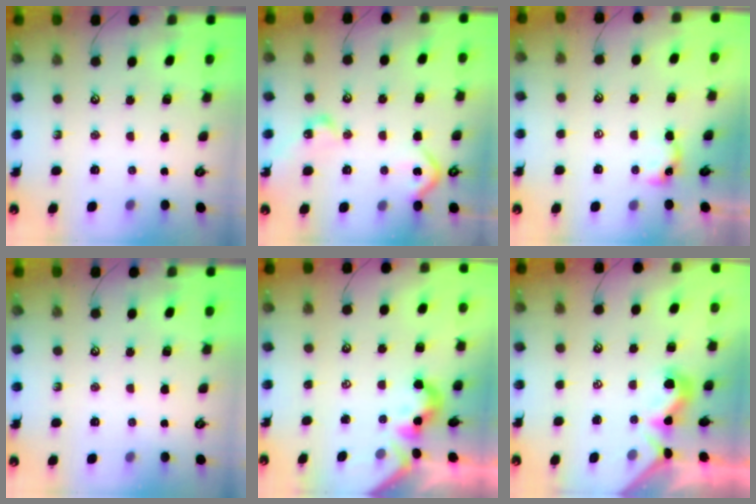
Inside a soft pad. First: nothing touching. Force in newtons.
{"total": 11.1, "press": 11.0, "slide": 1.2}
{"total": 0.0}
{"total": 0.0}
{"total": 1.9, "press": 1.8, "slide": 0.6}
{"total": 0.9, "press": 0.7, "slide": 0.5}